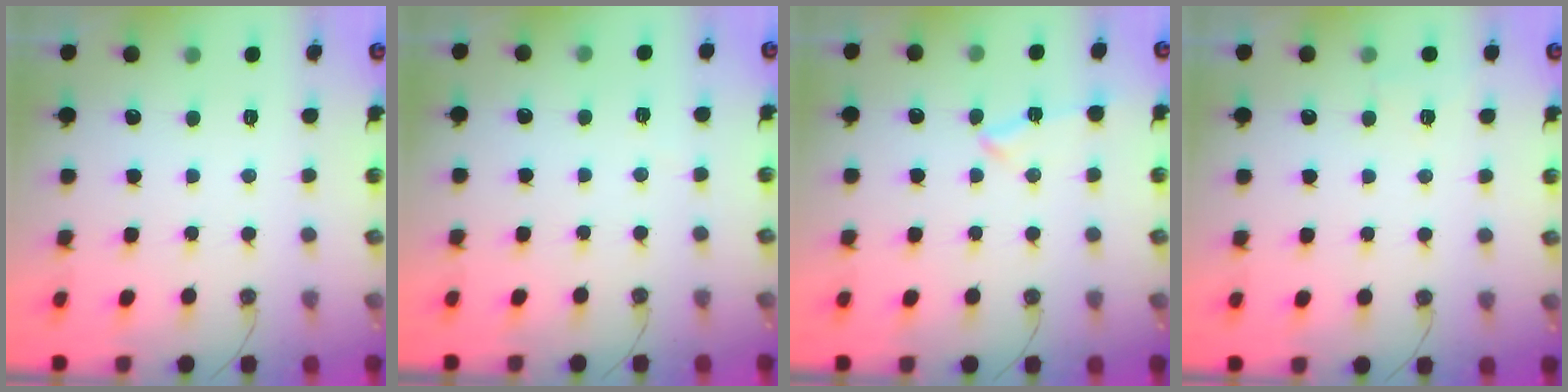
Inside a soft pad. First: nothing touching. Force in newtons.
{"total": 2.0, "press": 2.0, "slide": 0.4}
{"total": 5.9, "press": 5.6, "slide": 1.9}
{"total": 4.0, "press": 3.2, "slide": 2.5}